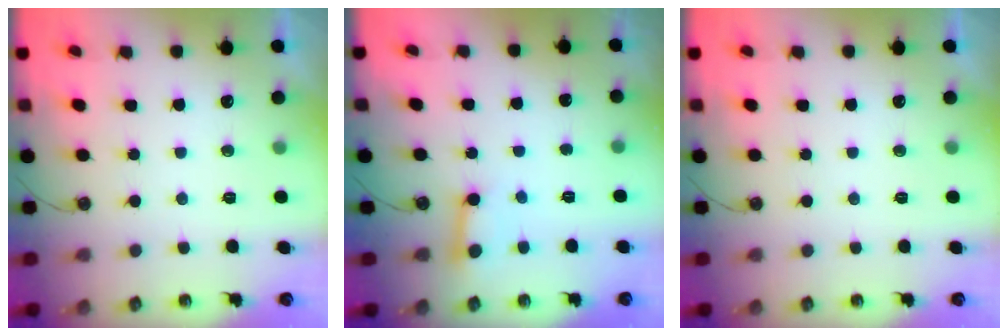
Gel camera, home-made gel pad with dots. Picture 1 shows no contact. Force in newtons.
{"total": 5.3, "press": 5.3, "slide": 0.4}
{"total": 0.0}